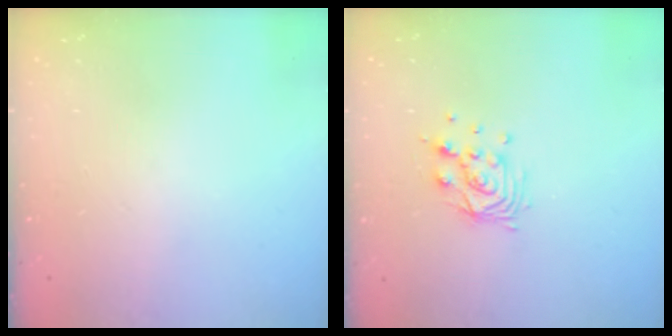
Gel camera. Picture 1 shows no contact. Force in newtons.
{"total": 9.5, "press": 9.4, "slide": 0.8}